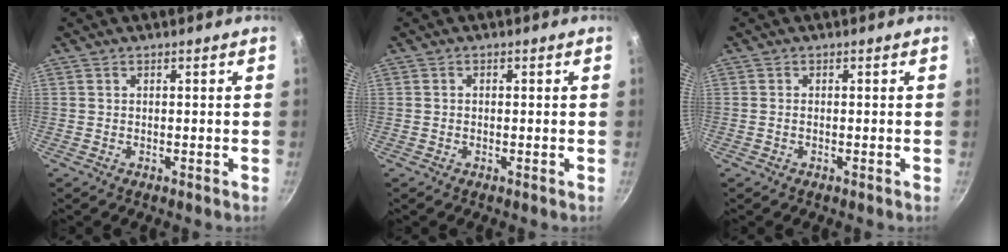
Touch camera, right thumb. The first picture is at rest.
{"total": 0.6, "force": [-0.1, 0.4, 0.3], "torque": [-0.005, 0.004, -0.001]}
{"total": 0.6, "force": [-0.2, 0.3, 0.4], "torque": [-0.008, 0.003, -0.004]}